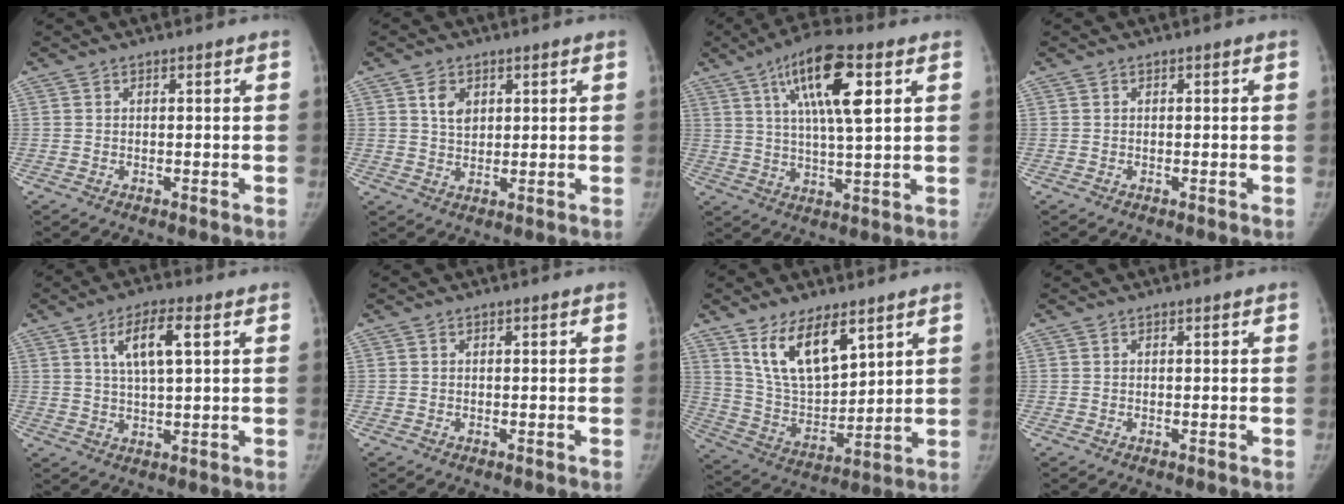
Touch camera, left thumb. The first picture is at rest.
{"total": 4.1, "force": [1.7, 2.9, 2.3], "torque": [-0.027, -0.012, 0.033]}
{"total": 14.5, "force": [5.7, 3.8, 12.8], "torque": [-0.222, -0.008, 0.093]}
{"total": 0.0}
{"total": 7.9, "force": [2.9, 2.5, 7.0], "torque": [-0.127, -0.003, 0.053]}
{"total": 0.0}
{"total": 14.2, "force": [8.3, 6.4, 9.6], "torque": [-0.142, -0.047, 0.170]}
{"total": 0.0}